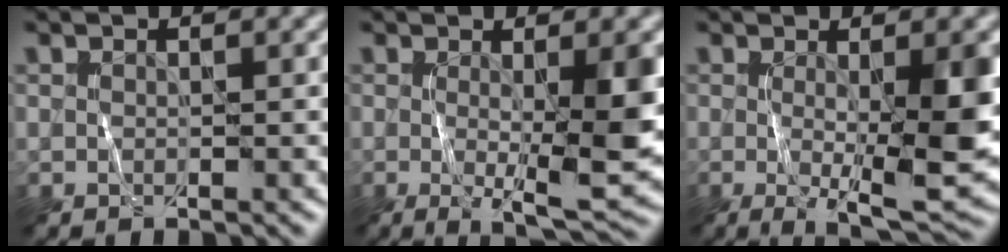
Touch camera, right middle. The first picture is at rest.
{"total": 7.5, "force": [-0.6, 1.5, 7.3], "torque": [-0.107, -0.012, -0.003]}
{"total": 9.0, "force": [-1.0, 2.0, 8.7], "torque": [-0.130, -0.016, -0.006]}